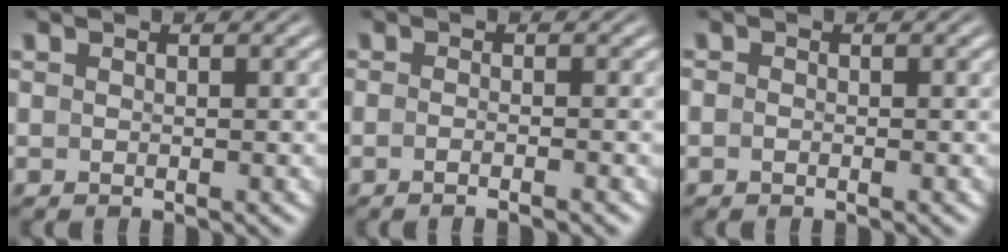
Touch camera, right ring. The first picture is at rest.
{"total": 1.8, "force": [-1.4, -0.1, 1.1], "torque": [-0.020, 0.004, -0.028]}
{"total": 0.9, "force": [-0.4, 0.7, 0.3], "torque": [-0.014, -0.003, -0.010]}